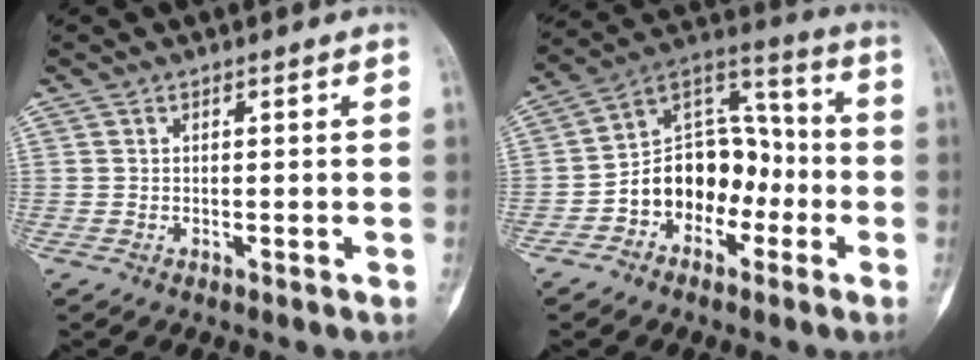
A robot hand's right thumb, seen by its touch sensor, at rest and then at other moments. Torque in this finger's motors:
{"motor_torque": [0.22, 0.23, 0.84, -0.79, 0.05]}